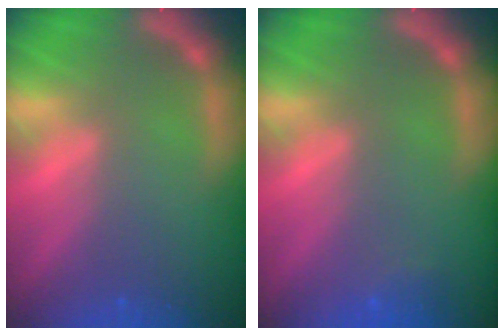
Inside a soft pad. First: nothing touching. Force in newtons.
{"total": 1.4}